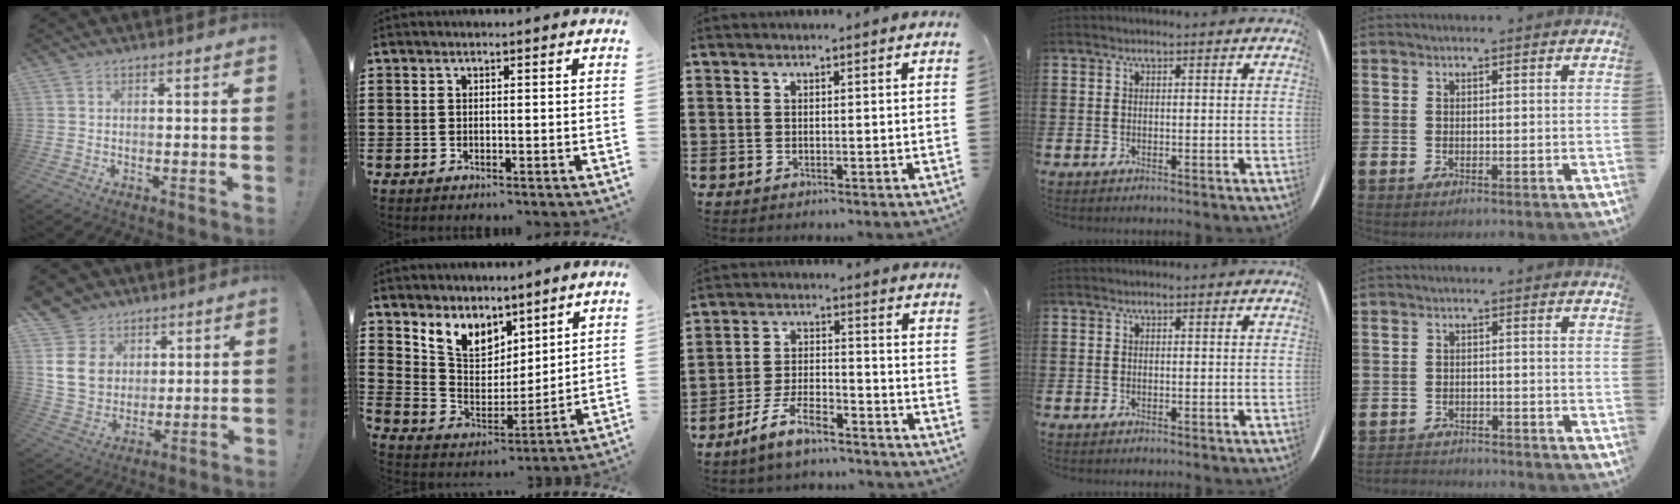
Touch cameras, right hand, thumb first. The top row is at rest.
{"thumb": {"total": 13.6, "force": [4.8, 11.6, 5.3], "torque": [-0.077, -0.022, 0.107]}, "index": {"total": 7.2, "force": [5.6, 4.3, 1.3], "torque": [-0.063, -0.025, 0.107]}, "middle": {"total": 7.1, "force": [-6.0, 1.5, 3.5], "torque": [-0.074, 0.003, -0.118]}, "little": {"total": 2.1, "force": [-2.1, 0.1, -0.3], "torque": [-0.001, 0.003, -0.047]}}